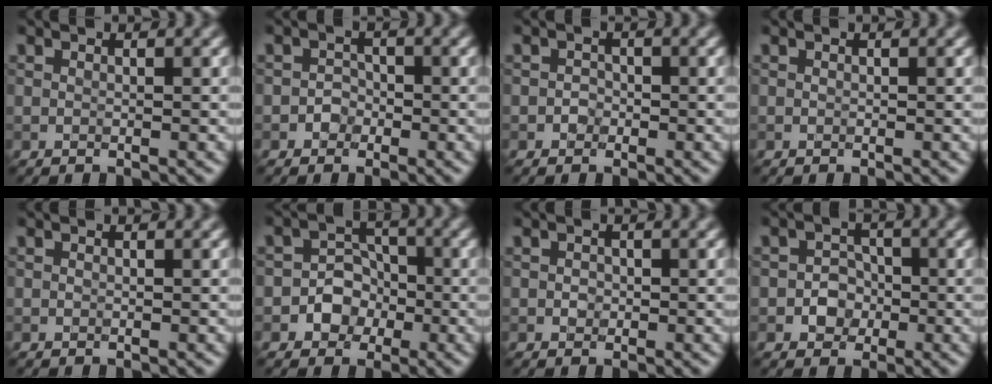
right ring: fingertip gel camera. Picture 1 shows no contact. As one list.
[{"total": 1.2, "force": [-0.6, 1.0, 0.2], "torque": [0.004, 0.005, -0.010]}, {"total": 0.8, "force": [-0.4, 0.7, 0.1], "torque": [0.003, 0.000, -0.007]}, {"total": 0.0}, {"total": 0.0}, {"total": 3.2, "force": [-1.1, 2.8, 1.0], "torque": [0.016, 0.009, -0.033]}, {"total": 0.7, "force": [-0.1, 0.6, 0.3], "torque": [-0.001, -0.002, -0.004]}, {"total": 2.2, "force": [-0.6, 2.0, 0.8], "torque": [-0.002, 0.003, -0.013]}]